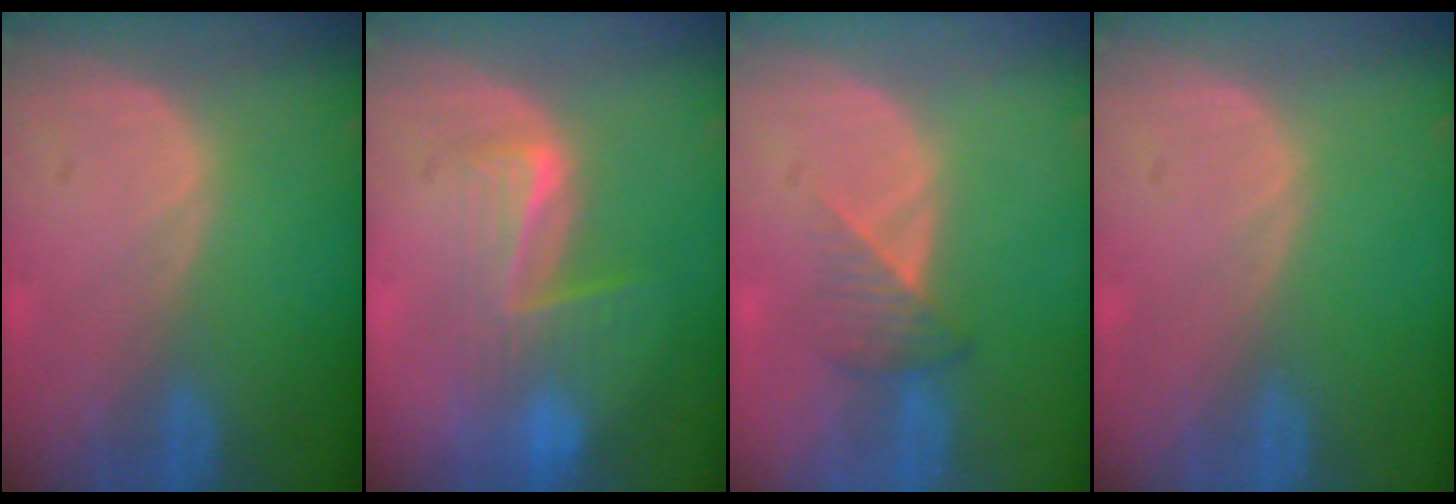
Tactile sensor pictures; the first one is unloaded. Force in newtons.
{"total": 6.7, "press": 6.5, "slide": 1.4}
{"total": 3.5, "press": 3.1, "slide": 1.5}
{"total": 0.0}